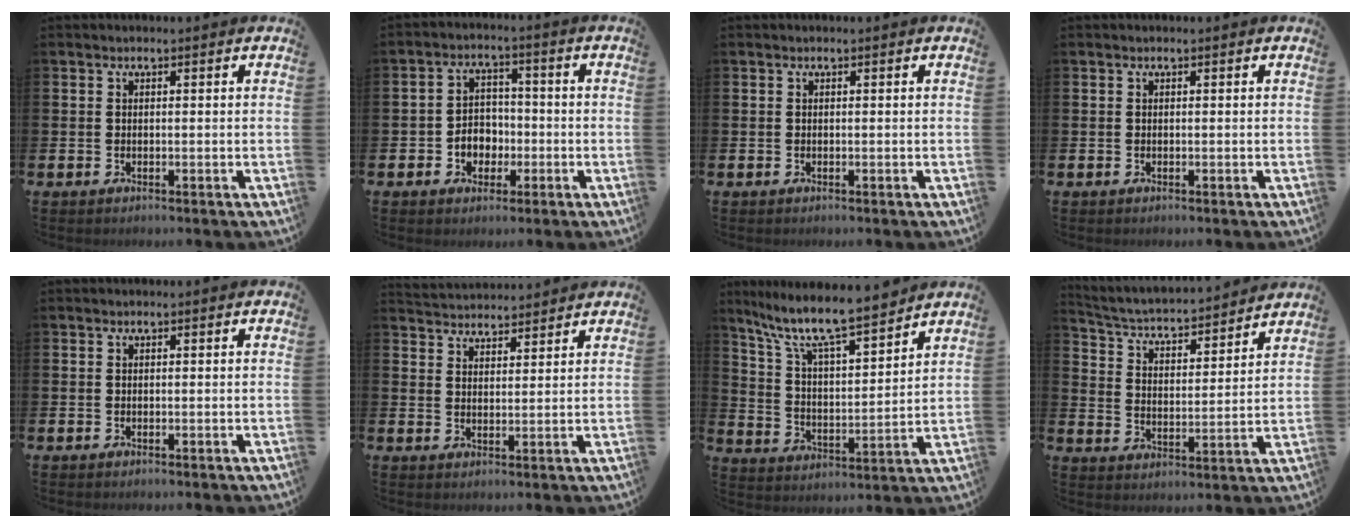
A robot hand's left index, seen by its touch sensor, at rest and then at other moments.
{"total": 4.0, "force": [-1.2, 3.4, 1.5], "torque": [-0.029, 0.003, -0.032]}
{"total": 0.0}
{"total": 0.0}
{"total": 0.0}
{"total": 3.7, "force": [3.7, 0.6, -0.4], "torque": [-0.003, -0.021, 0.067]}
{"total": 9.9, "force": [8.7, 1.2, 4.4], "torque": [-0.118, -0.061, 0.147]}
{"total": 4.3, "force": [4.1, 0.6, 1.1], "torque": [-0.049, -0.042, 0.063]}